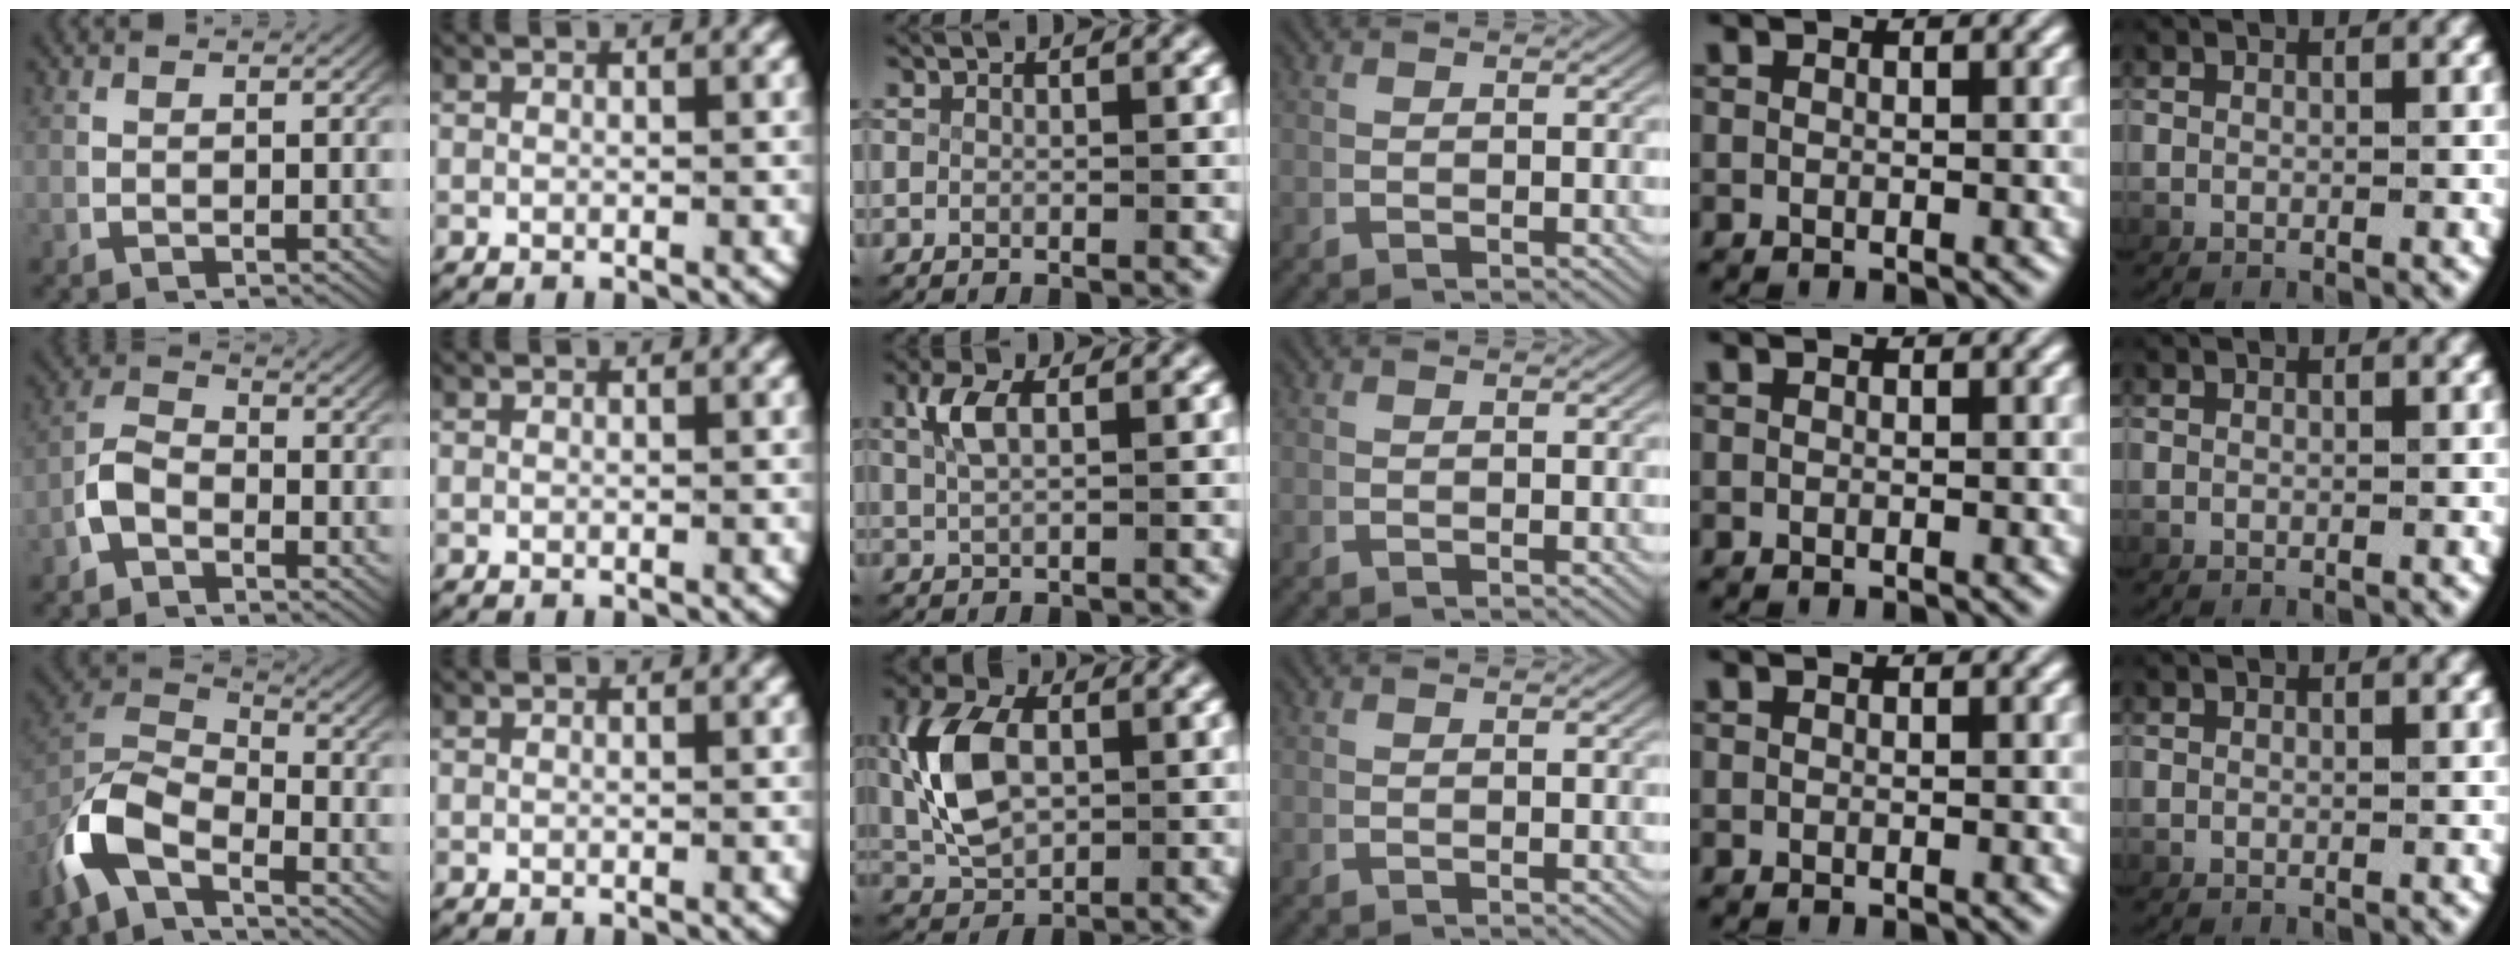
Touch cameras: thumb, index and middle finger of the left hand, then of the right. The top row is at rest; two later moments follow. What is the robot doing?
{"motion": "lift_and_place", "object": "fork"}